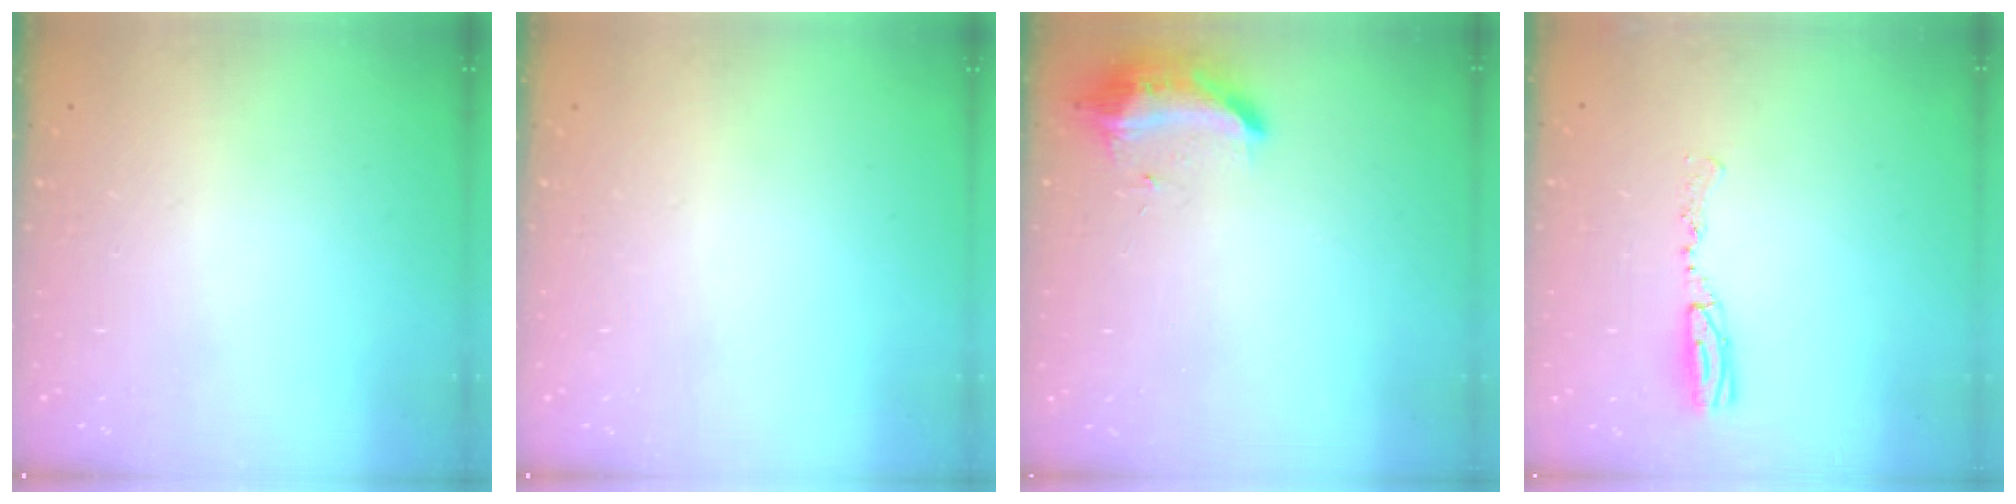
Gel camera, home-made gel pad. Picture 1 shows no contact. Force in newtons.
{"total": 0.0}
{"total": 9.1, "press": 9.1, "slide": 0.0}
{"total": 5.6, "press": 5.3, "slide": 1.9}